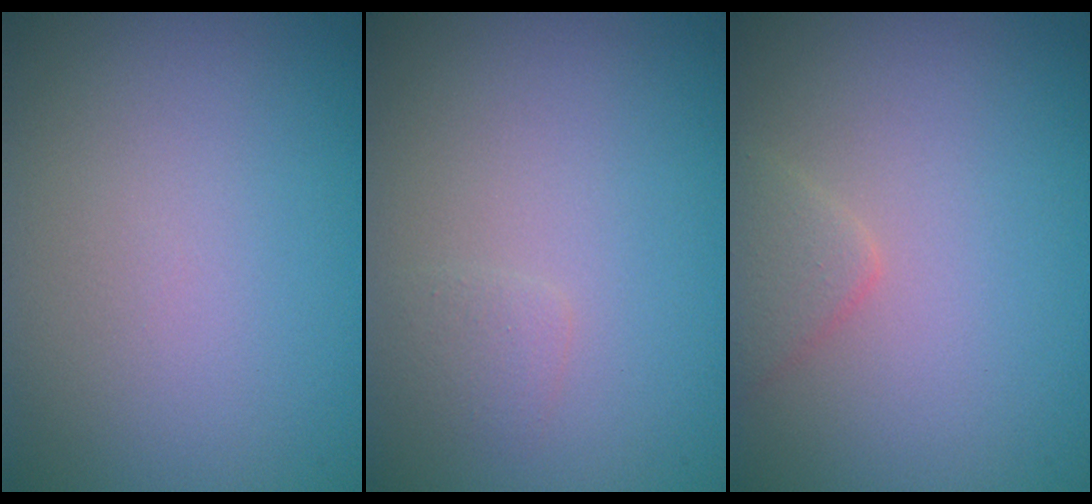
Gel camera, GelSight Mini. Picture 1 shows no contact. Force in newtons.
{"total": 0.8, "press": 0.8, "slide": 0.1}
{"total": 1.4, "press": 1.4, "slide": 0.1}